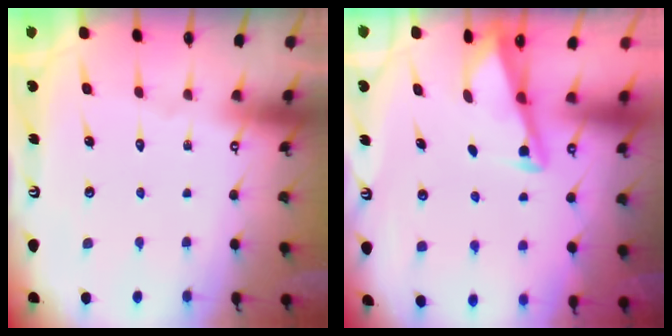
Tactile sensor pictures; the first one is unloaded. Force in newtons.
{"total": 2.9, "press": 2.9, "slide": 0.3}